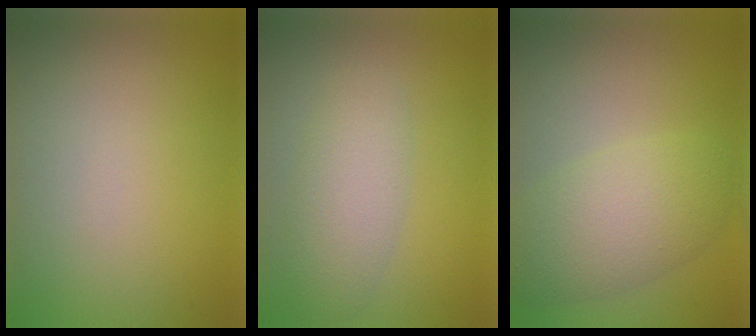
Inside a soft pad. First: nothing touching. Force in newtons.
{"total": 3.9, "press": 3.9, "slide": 0.1}
{"total": 4.3, "press": 4.3, "slide": 0.2}